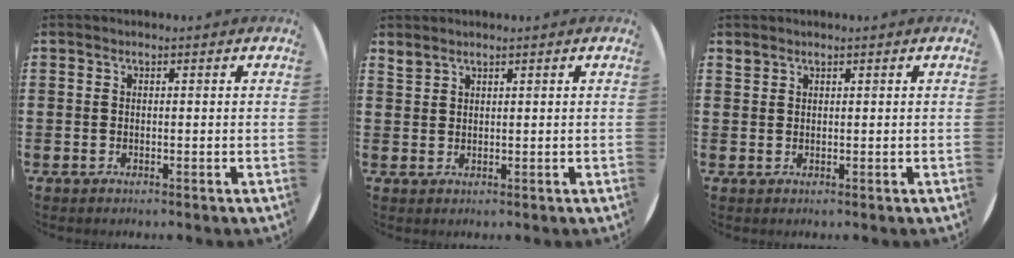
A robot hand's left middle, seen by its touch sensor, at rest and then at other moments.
{"total": 1.4, "force": [1.4, 0.1, 0.0], "torque": [-0.001, 0.000, 0.027]}
{"total": 0.8, "force": [0.8, 0.2, -0.2], "torque": [0.002, 0.003, 0.015]}